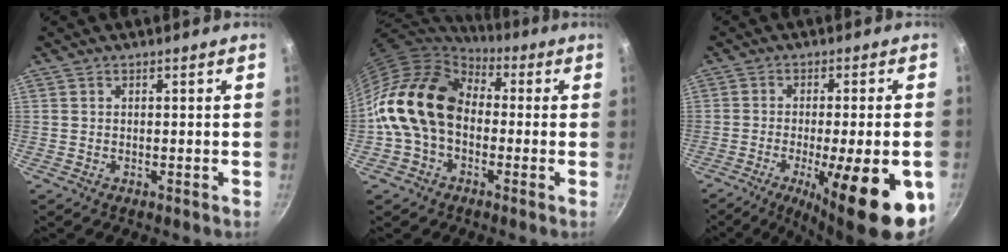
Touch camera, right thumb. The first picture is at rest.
{"total": 16.9, "force": [-0.5, 12.2, 11.6], "torque": [-0.182, 0.041, -0.025]}
{"total": 19.2, "force": [-7.3, 5.1, 17.0], "torque": [-0.231, -0.003, -0.099]}